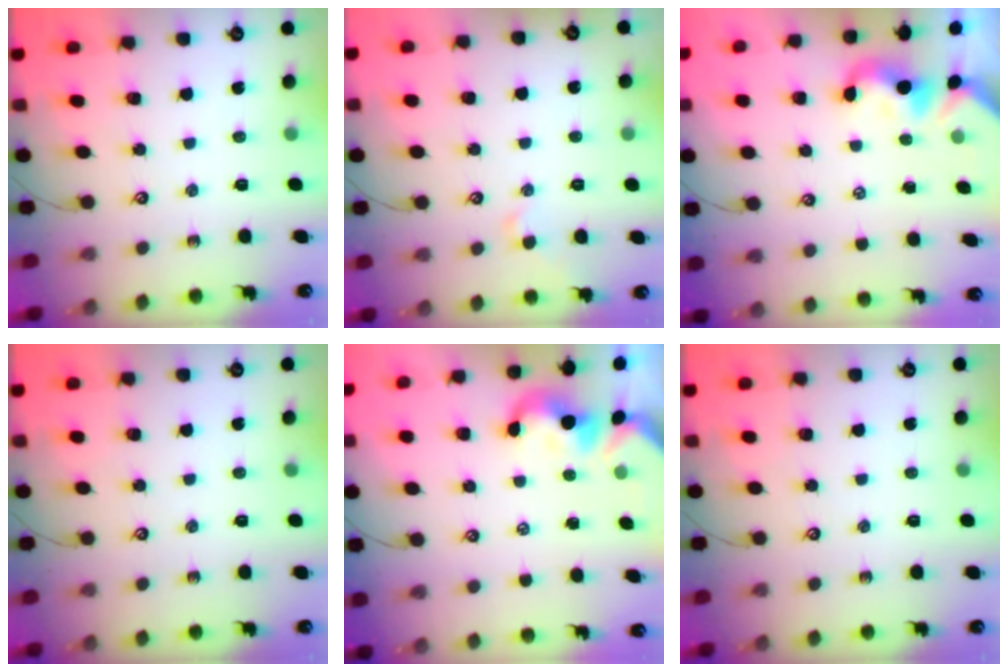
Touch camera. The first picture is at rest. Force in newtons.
{"total": 0.8, "press": 0.8, "slide": 0.1}
{"total": 1.5, "press": 1.4, "slide": 0.5}
{"total": 0.0}
{"total": 0.0}
{"total": 0.0}